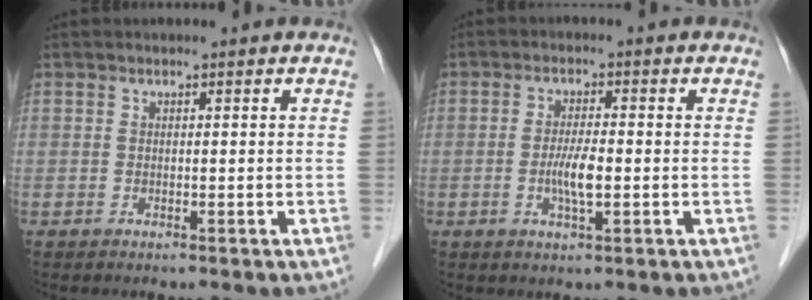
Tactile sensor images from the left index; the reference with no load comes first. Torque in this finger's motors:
{"motor_torque": [0.59, 0.55, 0.16, 0.05]}